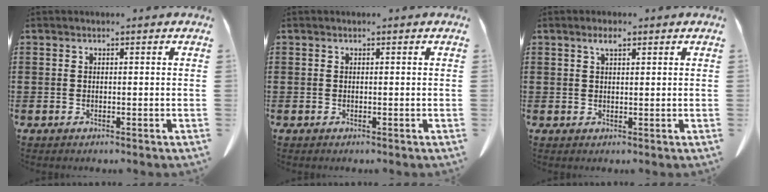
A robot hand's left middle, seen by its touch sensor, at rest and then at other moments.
{"total": 0.0}
{"total": 2.2, "force": [1.3, 0.6, 1.7], "torque": [-0.036, 0.002, 0.023]}